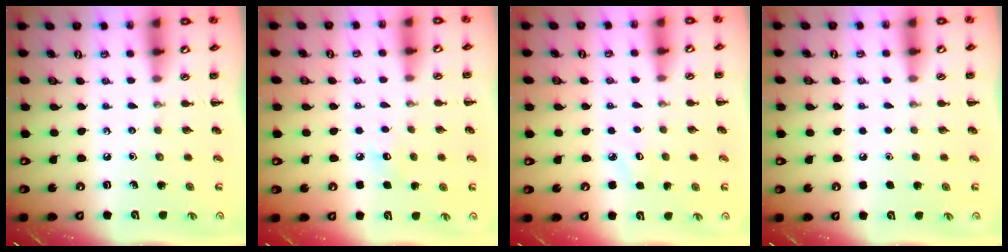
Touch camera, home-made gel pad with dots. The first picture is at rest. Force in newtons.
{"total": 4.4, "press": 4.3, "slide": 1.0}
{"total": 3.5, "press": 3.3, "slide": 1.1}
{"total": 1.6, "press": 1.6, "slide": 0.1}